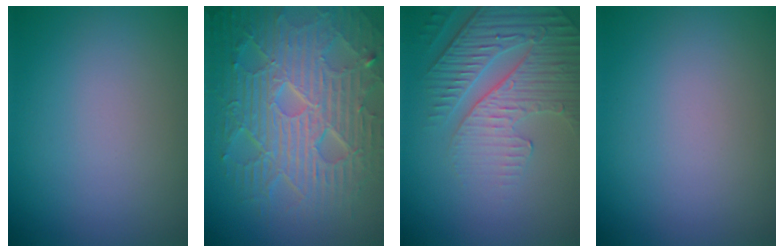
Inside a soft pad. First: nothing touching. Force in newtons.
{"total": 10.5, "press": 6.7, "slide": 8.1}
{"total": 4.6, "press": 4.3, "slide": 1.6}
{"total": 0.0}